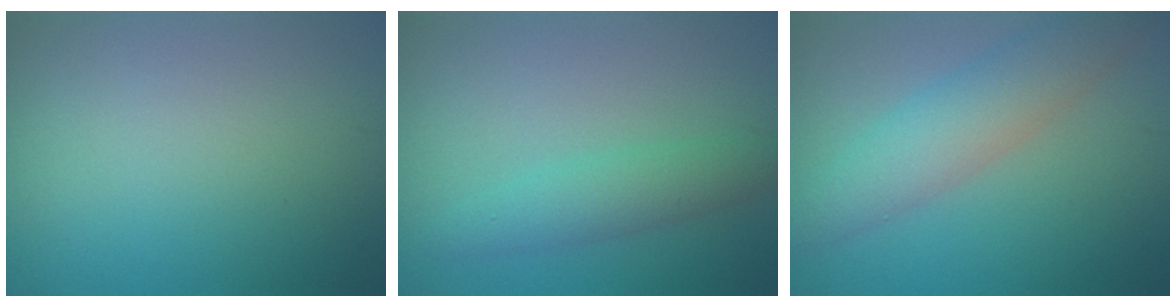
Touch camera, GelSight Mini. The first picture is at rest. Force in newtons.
{"total": 2.6, "press": 2.6, "slide": 0.2}
{"total": 4.7, "press": 4.7, "slide": 0.3}